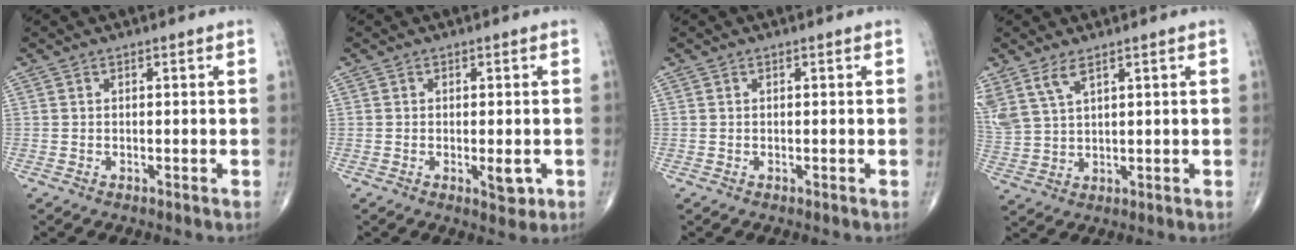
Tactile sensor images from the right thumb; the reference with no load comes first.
{"total": 3.4, "force": [-0.8, 1.3, 3.0], "torque": [-0.033, -0.005, -0.008]}
{"total": 0.0}
{"total": 7.1, "force": [4.5, 2.8, 4.7], "torque": [-0.112, -0.009, 0.102]}